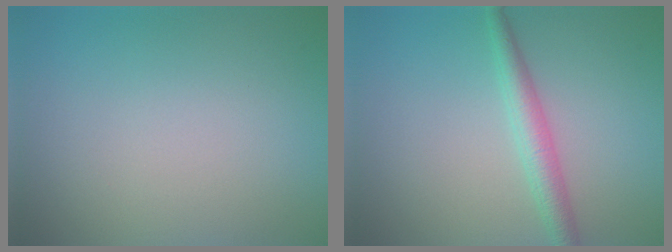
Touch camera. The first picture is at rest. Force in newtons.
{"total": 2.7, "press": 2.6, "slide": 0.1}